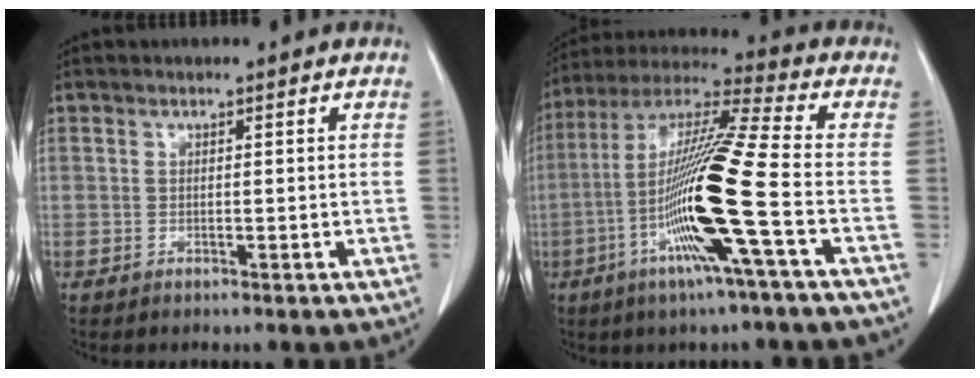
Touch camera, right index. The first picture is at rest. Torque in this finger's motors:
{"motor_torque": [2.14, 0.00, 1.02, 0.21]}